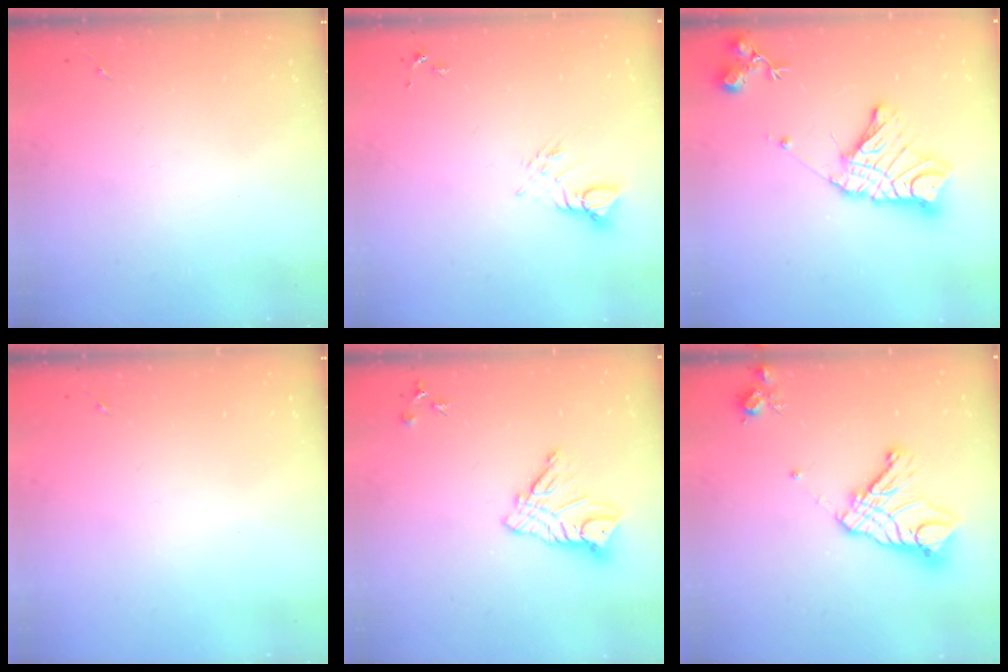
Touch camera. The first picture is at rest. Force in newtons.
{"total": 4.8, "press": 4.8, "slide": 0.2}
{"total": 17.0, "press": 16.9, "slide": 1.3}
{"total": 0.0}
{"total": 11.6, "press": 11.6, "slide": 0.7}
{"total": 17.6, "press": 17.5, "slide": 1.9}